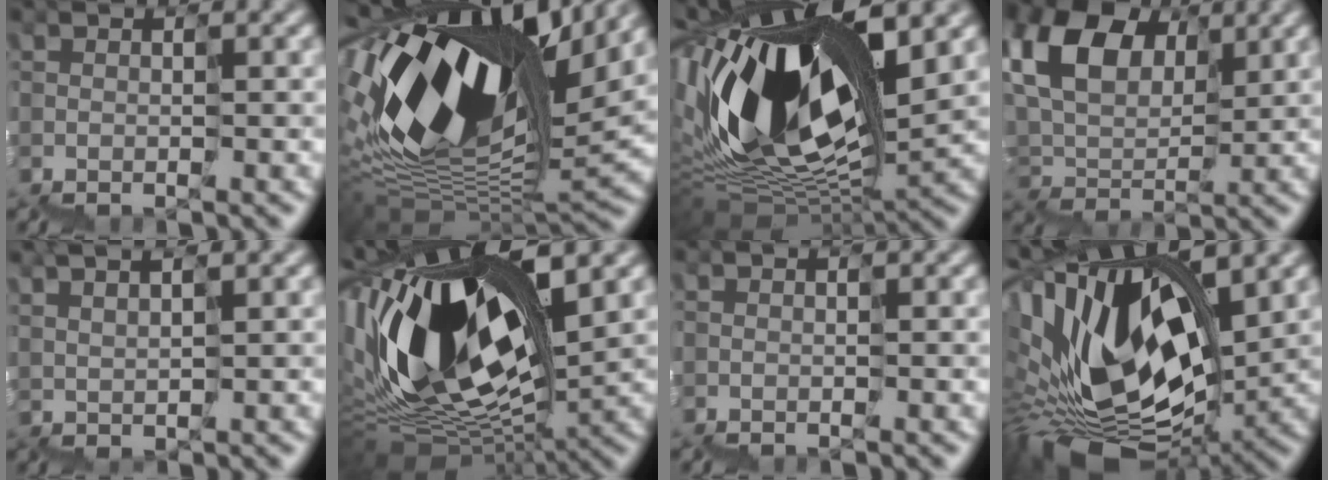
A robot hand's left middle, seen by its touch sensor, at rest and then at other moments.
{"total": 15.0, "force": [3.7, 7.5, 12.4], "torque": [-0.233, 0.028, 0.056]}
{"total": 13.7, "force": [4.0, 6.4, 11.4], "torque": [-0.248, 0.015, 0.070]}
{"total": 7.4, "force": [4.5, 4.6, 3.7], "torque": [-0.094, 0.035, 0.071]}
{"total": 2.2, "force": [1.9, 0.3, 1.1], "torque": [-0.013, 0.026, 0.035]}
{"total": 13.9, "force": [2.6, 6.3, 12.1], "torque": [-0.258, 0.026, 0.043]}
{"total": 0.0}
{"total": 14.3, "force": [2.5, 7.4, 12.0], "torque": [-0.243, 0.024, 0.048]}